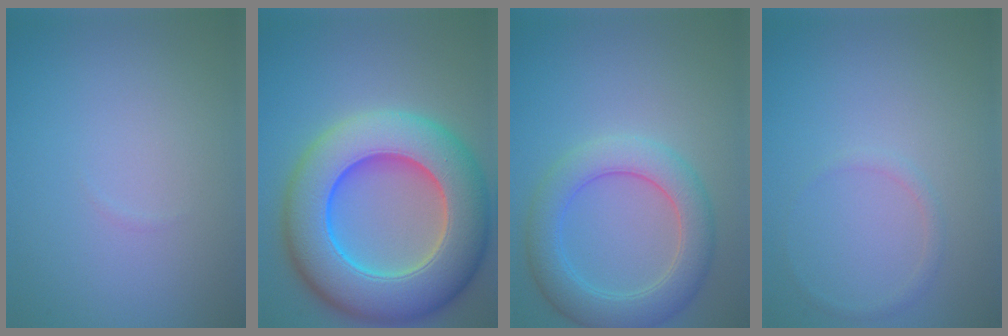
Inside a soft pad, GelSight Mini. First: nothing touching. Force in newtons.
{"total": 13.3, "press": 13.1, "slide": 2.1}
{"total": 5.2, "press": 5.2, "slide": 0.2}
{"total": 0.8, "press": 0.8, "slide": 0.0}